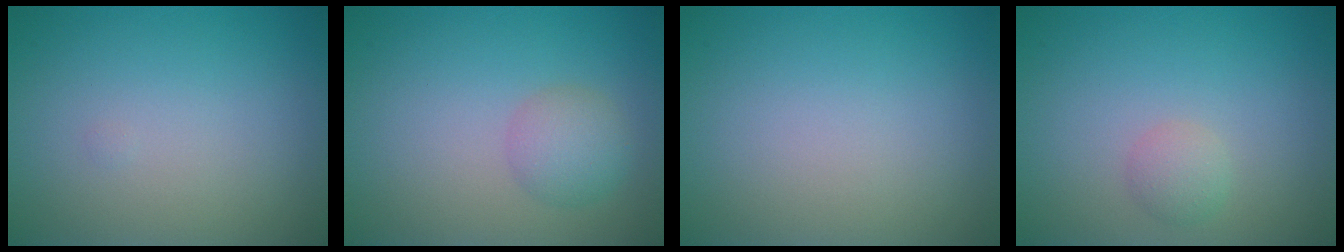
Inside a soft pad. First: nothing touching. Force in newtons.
{"total": 2.5, "press": 2.5, "slide": 0.0}
{"total": 0.0}
{"total": 1.4, "press": 1.4, "slide": 0.1}